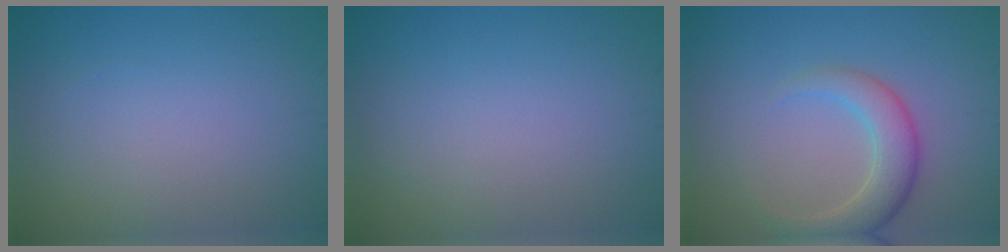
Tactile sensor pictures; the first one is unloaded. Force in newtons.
{"total": 0.0}
{"total": 4.0, "press": 4.0, "slide": 0.3}